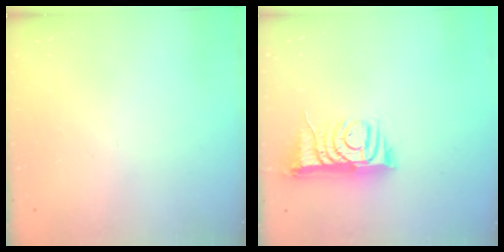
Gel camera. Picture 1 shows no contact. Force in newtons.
{"total": 8.5, "press": 8.4, "slide": 0.4}